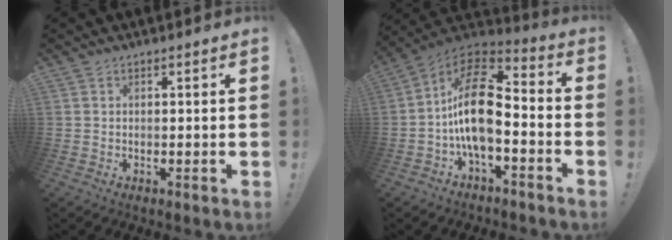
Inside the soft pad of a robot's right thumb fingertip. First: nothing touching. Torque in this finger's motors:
{"motor_torque": [2.41, 2.59, 1.57, -1.20, 0.66]}